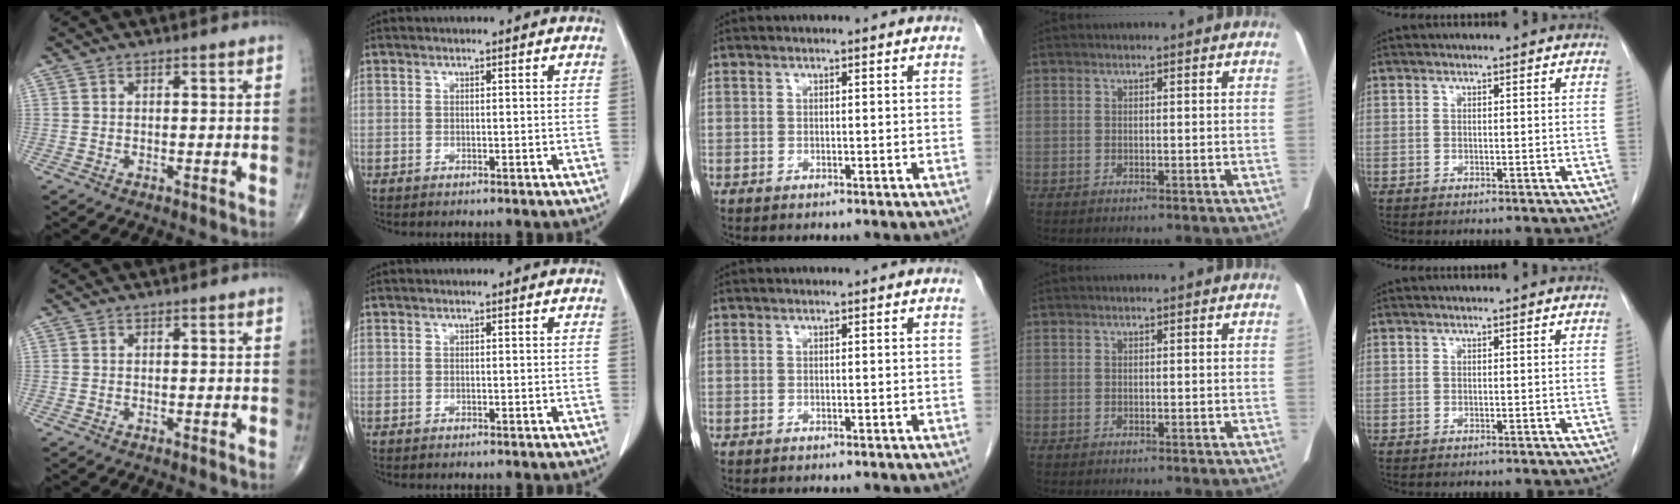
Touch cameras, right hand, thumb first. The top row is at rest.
{}